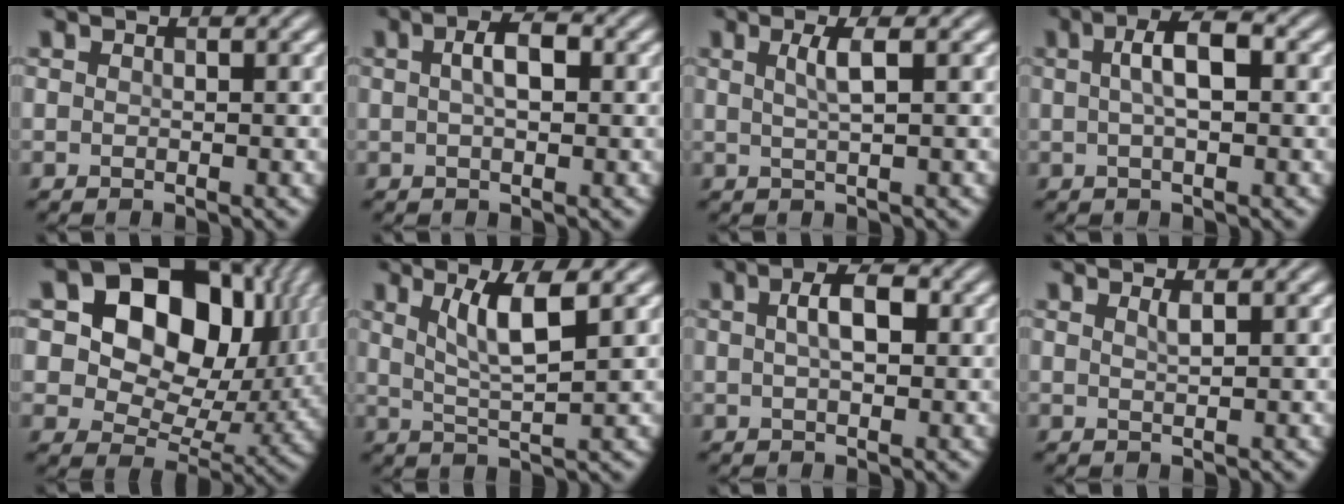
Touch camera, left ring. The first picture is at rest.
{"total": 2.9, "force": [0.5, 1.2, 2.6], "torque": [-0.044, 0.006, 0.005]}
{"total": 2.3, "force": [0.6, 0.6, 2.1], "torque": [-0.037, 0.002, 0.007]}
{"total": 3.7, "force": [0.6, 1.1, 3.5], "torque": [-0.064, 0.009, 0.007]}
{"total": 15.8, "force": [4.9, 10.6, 10.6], "torque": [-0.159, 0.022, 0.085]}
{"total": 4.6, "force": [1.8, 1.0, 4.1], "torque": [-0.078, -0.004, 0.036]}
{"total": 3.3, "force": [0.7, 1.5, 2.9], "torque": [-0.050, 0.008, 0.008]}
{"total": 0.9, "force": [0.5, 0.2, 0.7], "torque": [-0.008, 0.000, 0.008]}